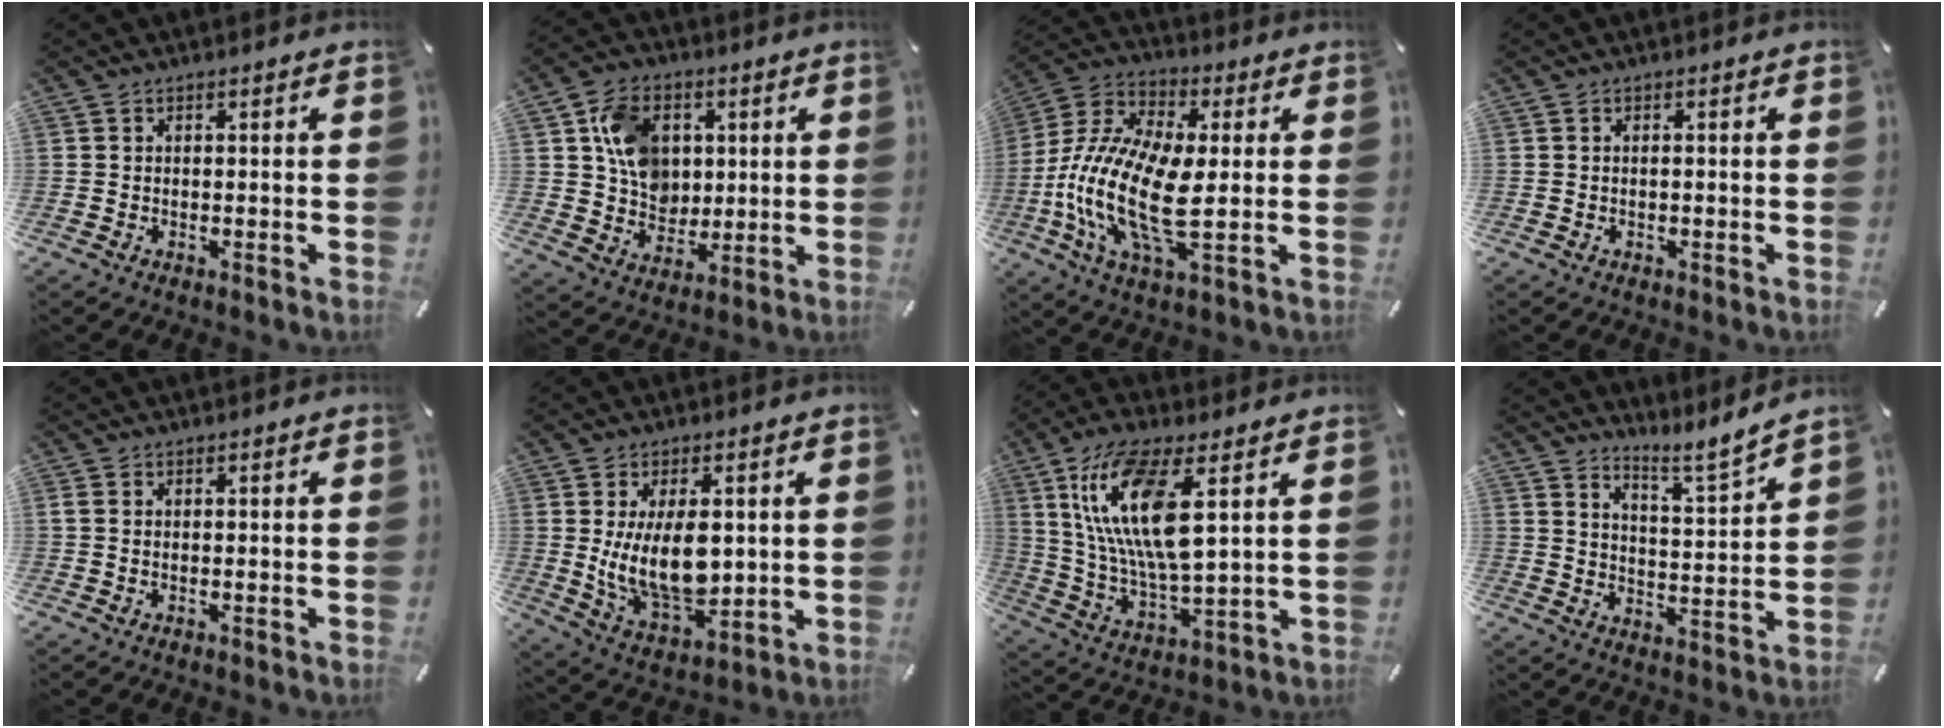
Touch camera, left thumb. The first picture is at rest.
{"total": 11.3, "force": [2.7, 9.6, 5.4], "torque": [-0.083, 0.012, 0.057]}
{"total": 18.0, "force": [-2.7, 7.6, 16.1], "torque": [-0.360, -0.019, -0.049]}
{"total": 0.6, "force": [-0.1, 0.3, 0.6], "torque": [-0.011, 0.000, -0.002]}
{"total": 0.6, "force": [0.0, 0.4, 0.5], "torque": [-0.010, 0.003, -0.001]}
{"total": 15.2, "force": [1.7, 8.5, 12.5], "torque": [-0.236, -0.021, 0.031]}
{"total": 18.0, "force": [7.0, 6.4, 15.3], "torque": [-0.326, -0.018, 0.114]}
{"total": 6.3, "force": [6.0, 0.6, 1.8], "torque": [-0.031, -0.061, 0.098]}